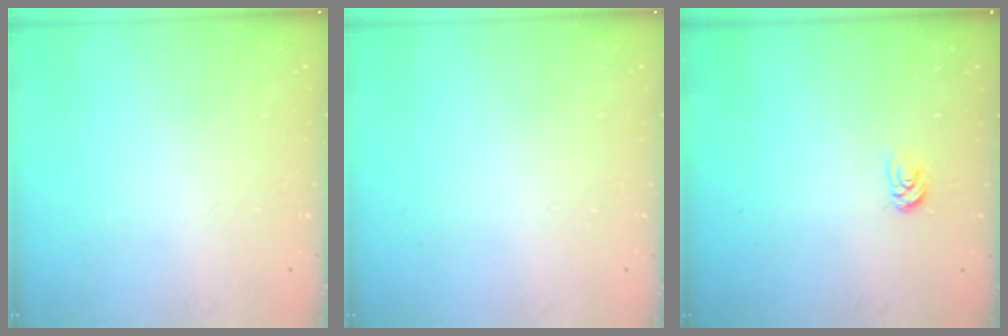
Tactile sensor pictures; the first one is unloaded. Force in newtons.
{"total": 0.0}
{"total": 3.3, "press": 3.3, "slide": 0.4}